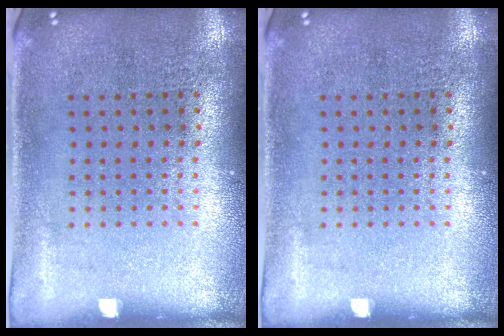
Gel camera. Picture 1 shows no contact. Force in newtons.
{"total": 0.0}